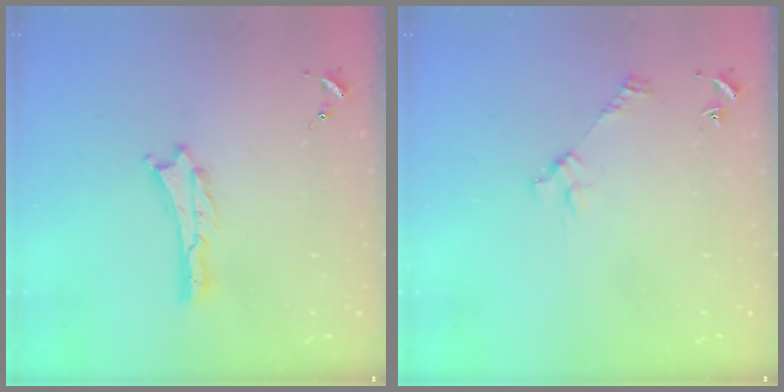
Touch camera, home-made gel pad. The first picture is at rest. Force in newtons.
{"total": 3.1, "press": 3.1, "slide": 0.2}